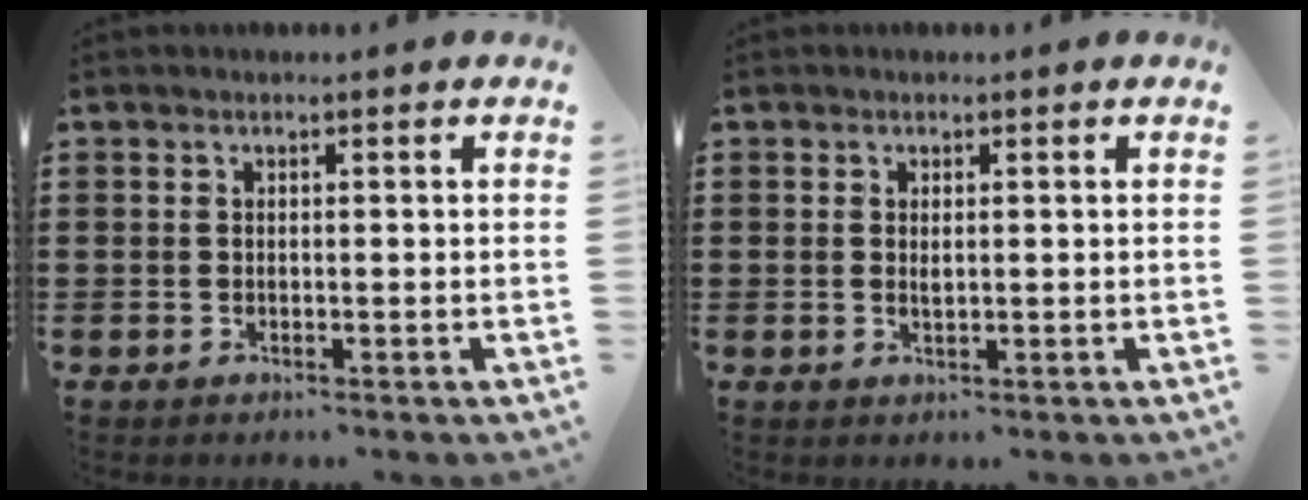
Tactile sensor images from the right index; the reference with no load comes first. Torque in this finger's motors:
{"motor_torque": [0.00, 2.14, 0.01, 0.00]}